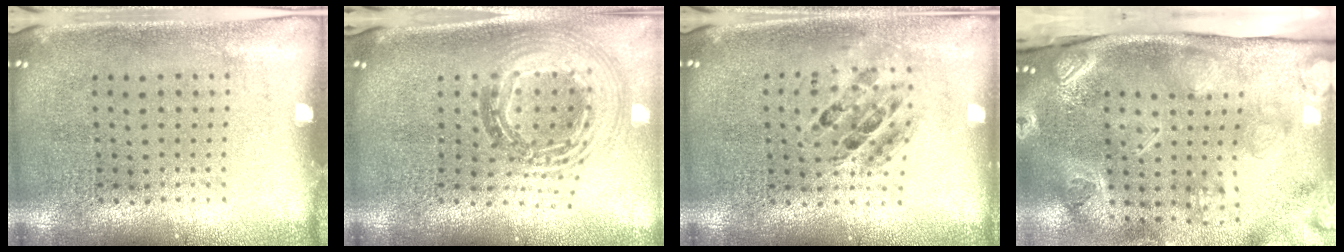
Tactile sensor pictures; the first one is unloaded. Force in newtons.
{"total": 1.4, "press": 1.2, "slide": 0.7}
{"total": 0.7, "press": 0.7, "slide": 0.1}
{"total": 4.6, "press": 3.2, "slide": 3.2}